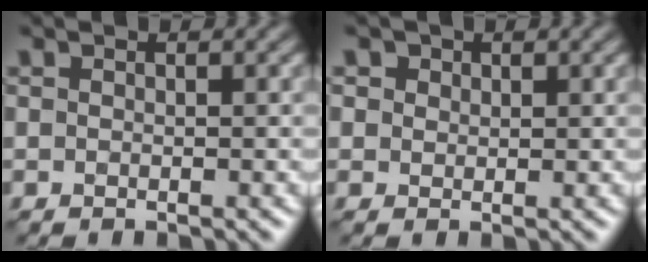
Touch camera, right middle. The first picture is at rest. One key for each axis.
{"total": 3.1, "fx": 1.7, "fy": 2.3, "fz": 1.2, "tx": -0.025, "ty": 0.010, "tz": 0.015}